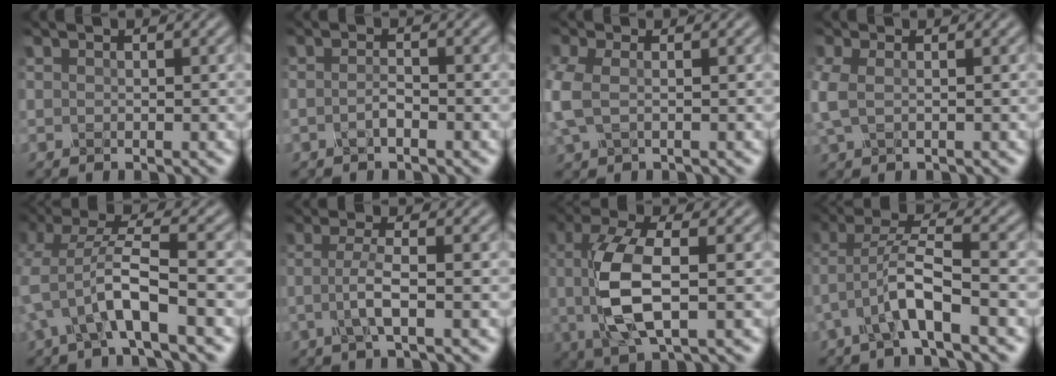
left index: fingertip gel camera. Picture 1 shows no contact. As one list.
[{"total": 1.3, "force": [-0.6, 0.3, 1.1], "torque": [-0.023, 0.001, -0.014]}, {"total": 3.6, "force": [-0.3, 2.1, 2.9], "torque": [-0.089, -0.002, -0.011]}, {"total": 2.4, "force": [0.0, 1.3, 2.0], "torque": [-0.060, 0.000, -0.003]}, {"total": 5.9, "force": [-1.9, 1.5, 5.4], "torque": [-0.108, 0.011, -0.041]}, {"total": 3.1, "force": [-0.5, 0.7, 3.0], "torque": [-0.058, 0.000, -0.015]}, {"total": 7.4, "force": [0.0, 2.7, 6.9], "torque": [-0.147, 0.000, -0.002]}, {"total": 5.0, "force": [-2.1, 1.1, 4.5], "torque": [-0.089, 0.013, -0.045]}]